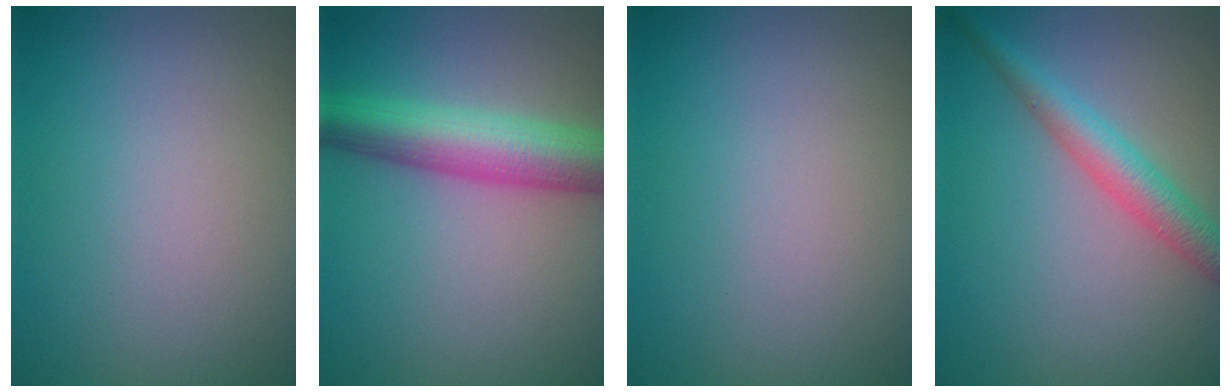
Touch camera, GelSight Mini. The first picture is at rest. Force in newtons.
{"total": 7.0, "press": 7.0, "slide": 0.2}
{"total": 0.0}
{"total": 3.5, "press": 3.5, "slide": 0.1}